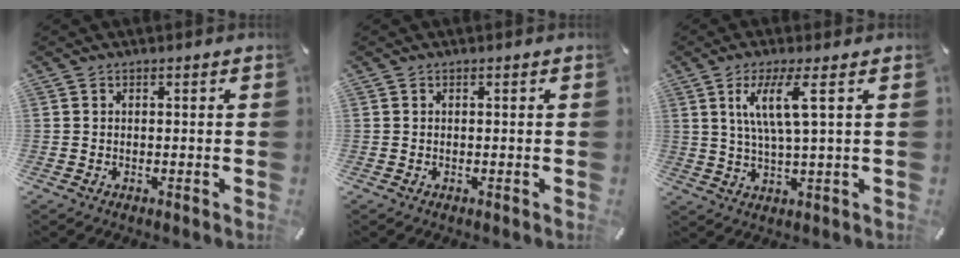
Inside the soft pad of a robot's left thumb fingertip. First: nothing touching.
{"total": 0.0}
{"total": 9.0, "force": [3.0, 1.2, 8.4], "torque": [-0.170, 0.002, 0.048]}